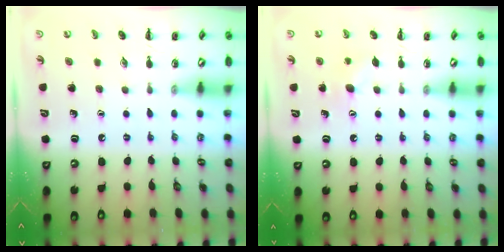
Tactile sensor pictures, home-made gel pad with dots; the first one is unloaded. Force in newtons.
{"total": 6.5, "press": 6.3, "slide": 1.6}